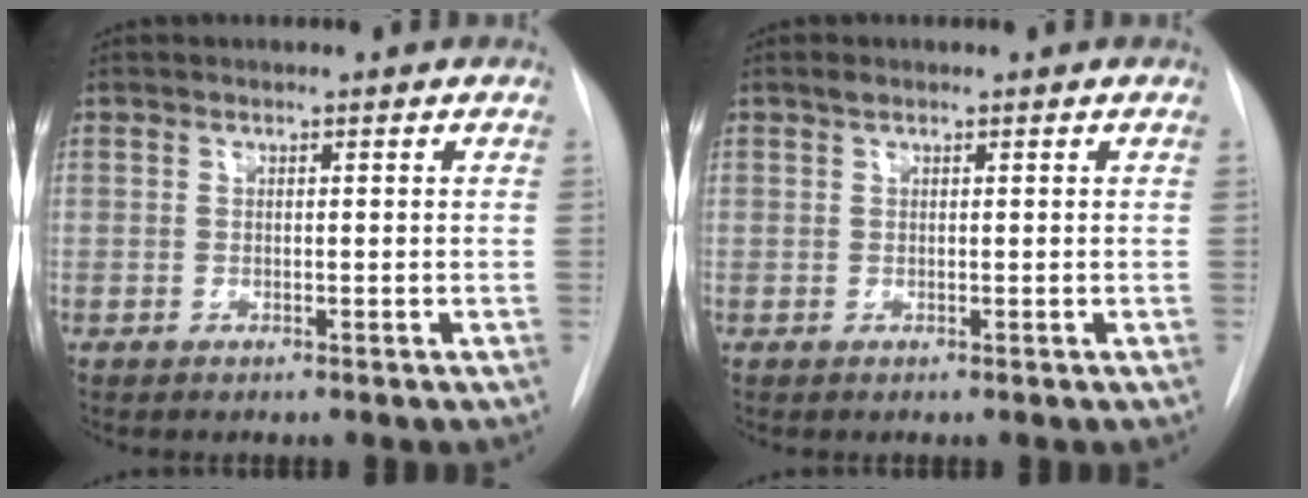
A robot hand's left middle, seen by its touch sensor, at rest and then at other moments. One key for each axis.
{"total": 0.6, "fx": 0.5, "fy": 0.2, "fz": 0.3, "tx": -0.010, "ty": 0.005, "tz": 0.010}